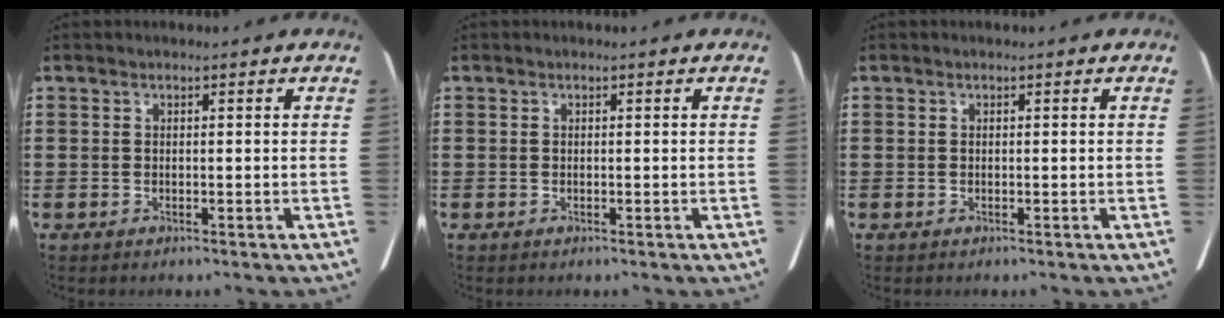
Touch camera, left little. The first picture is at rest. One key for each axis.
{"total": 0.0}
{"total": 0.0}